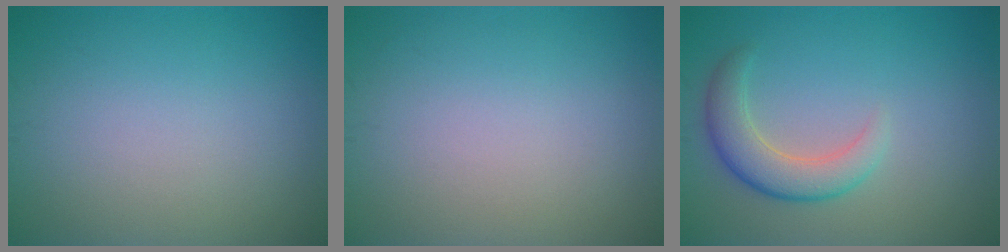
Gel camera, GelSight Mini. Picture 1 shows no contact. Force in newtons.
{"total": 0.0}
{"total": 3.8, "press": 3.8, "slide": 0.4}